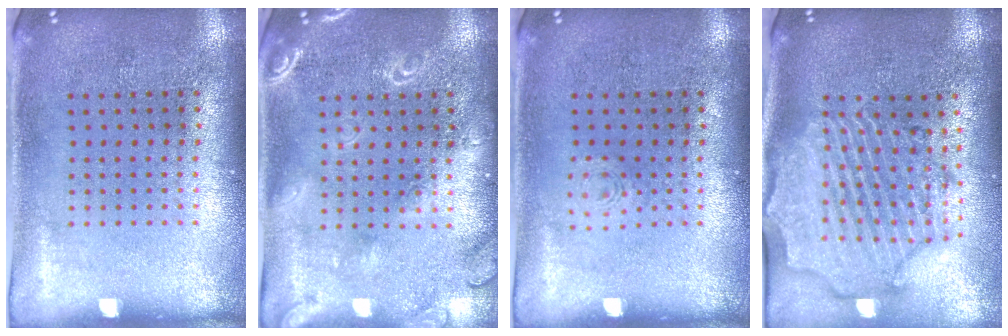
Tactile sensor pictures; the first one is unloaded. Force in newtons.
{"total": 1.8, "press": 1.8, "slide": 0.5}
{"total": 0.8, "press": 0.8, "slide": 0.2}
{"total": 2.9, "press": 2.5, "slide": 1.4}